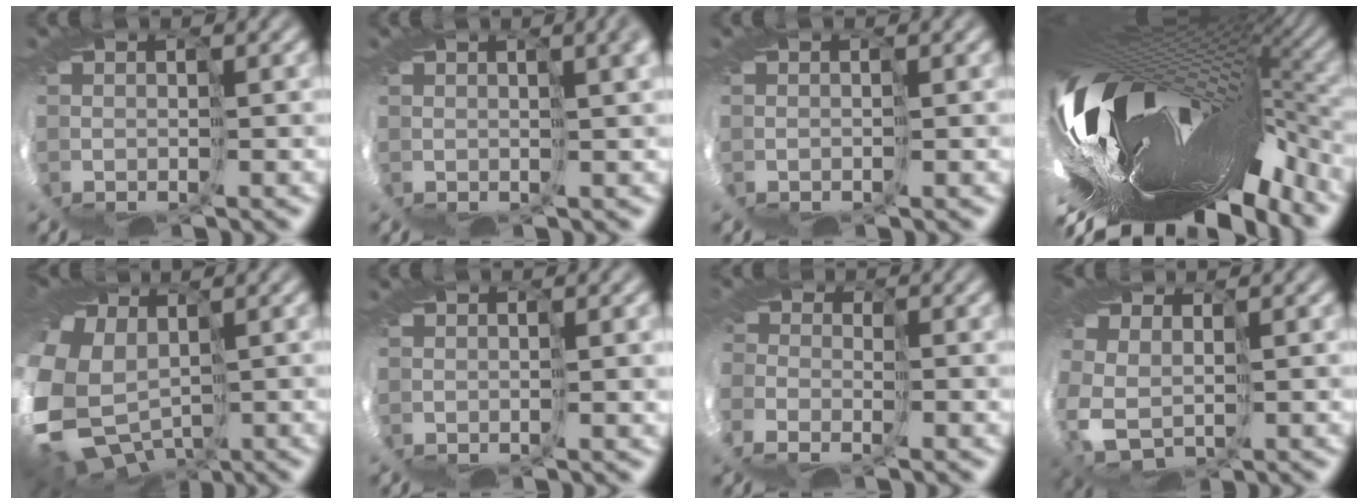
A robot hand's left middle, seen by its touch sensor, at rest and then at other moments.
{"total": 6.9, "force": [2.5, 3.0, 5.7], "torque": [-0.070, 0.015, 0.025]}
{"total": 0.0}
{"total": 14.6, "force": [-3.9, 5.8, 12.9], "torque": [-0.212, -0.032, -0.062]}
{"total": 10.4, "force": [-1.4, 7.8, 6.7], "torque": [-0.218, -0.038, 0.009]}
{"total": 1.6, "force": [0.6, 0.0, 1.5], "torque": [-0.023, 0.001, 0.006]}
{"total": 4.5, "force": [-2.4, 3.1, 2.1], "torque": [-0.052, -0.013, -0.039]}
{"total": 6.4, "force": [0.6, 5.0, 4.1], "torque": [-0.140, -0.037, 0.041]}